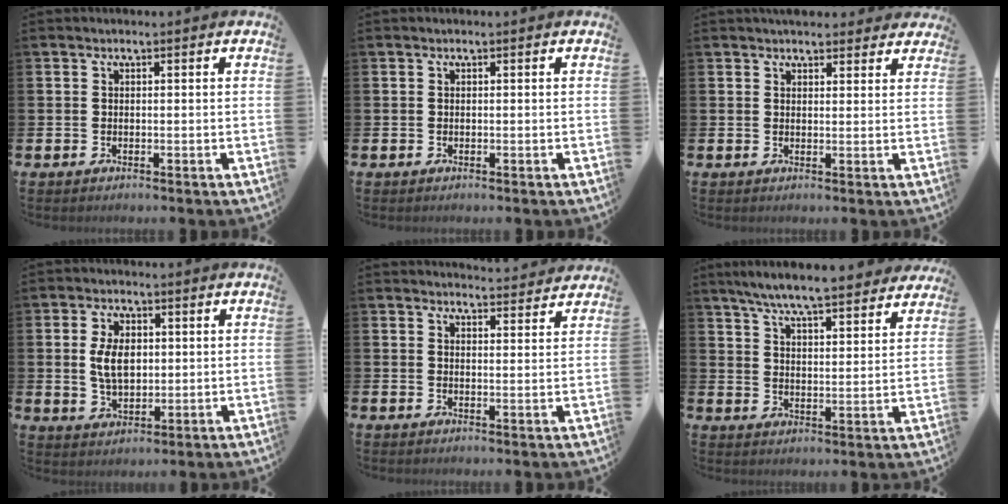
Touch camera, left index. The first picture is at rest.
{"total": 0.0}
{"total": 3.4, "force": [3.2, 1.1, 0.2], "torque": [0.005, -0.014, 0.057]}
{"total": 5.6, "force": [1.0, 3.4, 4.3], "torque": [-0.082, 0.010, 0.015]}
{"total": 3.7, "force": [3.7, 0.3, -0.1], "torque": [0.009, -0.029, 0.064]}
{"total": 7.6, "force": [7.2, 0.4, 2.4], "torque": [-0.063, -0.042, 0.126]}